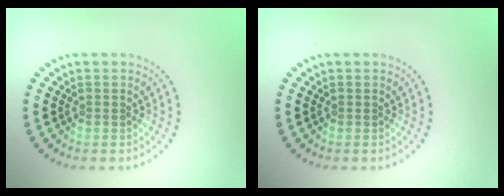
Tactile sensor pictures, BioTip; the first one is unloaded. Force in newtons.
{"total": 0.0}